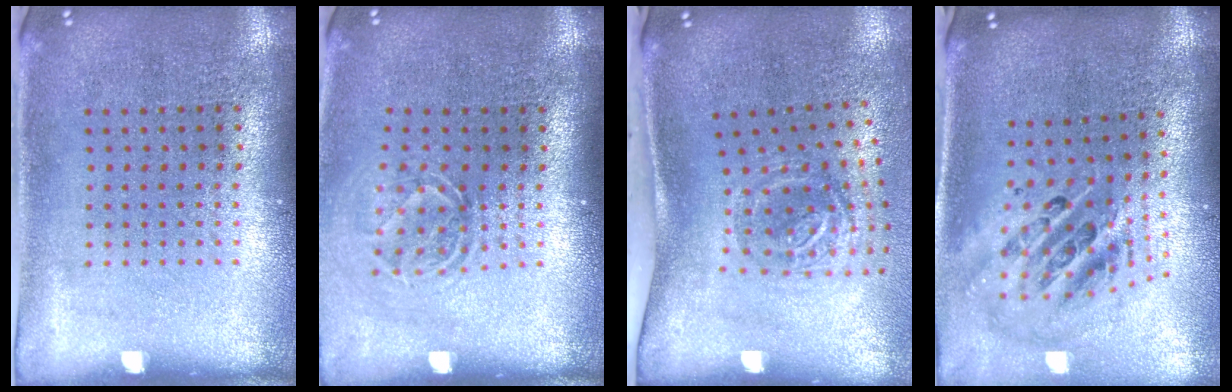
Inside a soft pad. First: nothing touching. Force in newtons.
{"total": 1.6, "press": 1.2, "slide": 1.1}
{"total": 1.9, "press": 1.2, "slide": 1.6}
{"total": 2.5, "press": 1.7, "slide": 1.9}